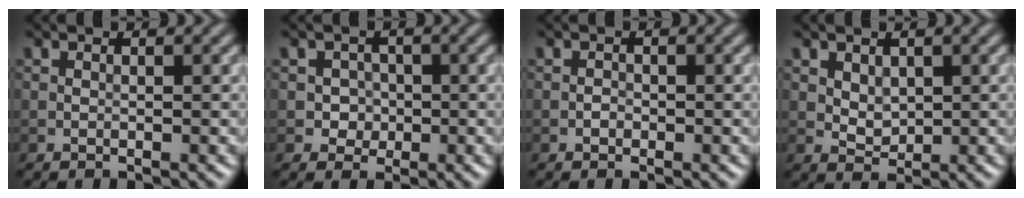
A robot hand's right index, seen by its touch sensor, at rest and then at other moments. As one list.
[{"total": 1.8, "force": [-0.2, 1.7, 0.4], "torque": [0.012, -0.001, -0.007]}, {"total": 0.6, "force": [-0.3, 0.5, 0.2], "torque": [-0.001, -0.001, -0.006]}, {"total": 1.7, "force": [0.6, 1.2, 1.0], "torque": [-0.018, -0.005, 0.016]}]